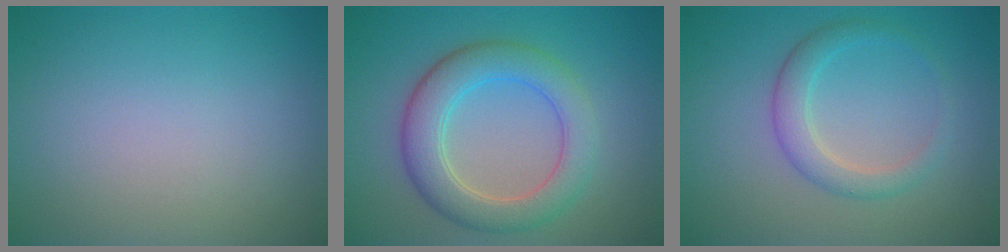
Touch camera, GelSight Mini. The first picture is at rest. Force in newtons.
{"total": 5.5, "press": 5.5, "slide": 0.1}
{"total": 2.6, "press": 2.6, "slide": 0.1}